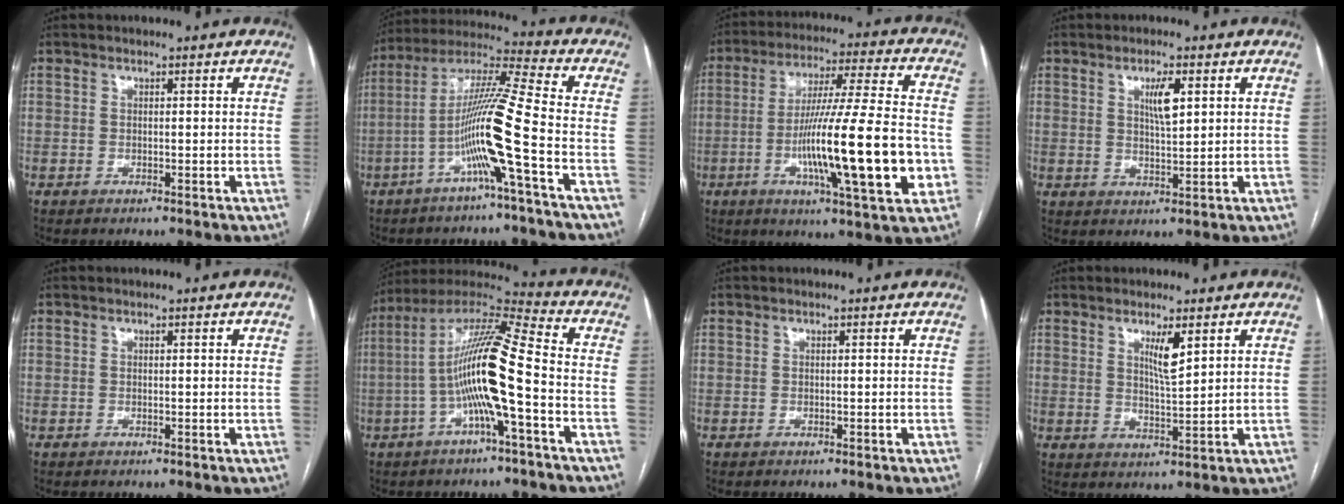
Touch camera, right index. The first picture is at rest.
{"total": 13.0, "force": [-4.5, -1.9, 12.0], "torque": [-0.231, 0.005, -0.092]}
{"total": 20.7, "force": [-4.6, 0.9, 20.2], "torque": [-0.323, -0.012, -0.075]}
{"total": 4.3, "force": [1.7, 0.8, 3.8], "torque": [-0.068, -0.001, 0.031]}
{"total": 0.0}
{"total": 15.1, "force": [-3.0, 0.6, 14.8], "torque": [-0.286, 0.019, -0.065]}
{"total": 0.0}
{"total": 4.3, "force": [2.2, 0.4, 3.7], "torque": [-0.065, -0.009, 0.041]}